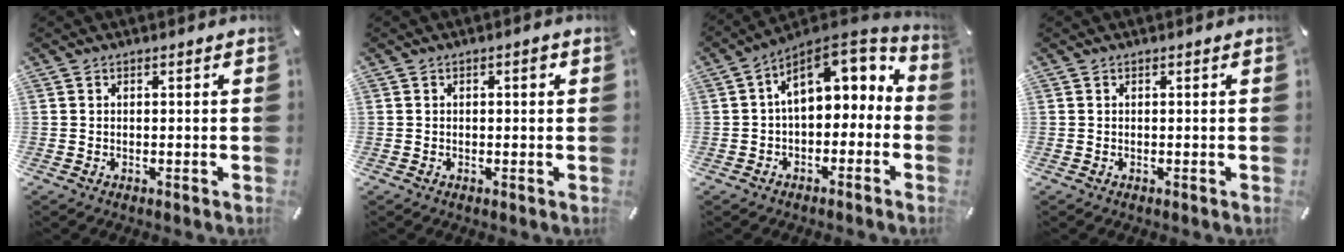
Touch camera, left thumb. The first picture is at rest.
{"total": 1.6, "force": [0.3, 0.7, 1.4], "torque": [-0.021, 0.004, 0.000]}
{"total": 12.1, "force": [4.0, 7.3, 8.7], "torque": [-0.137, -0.031, 0.073]}
{"total": 0.0}